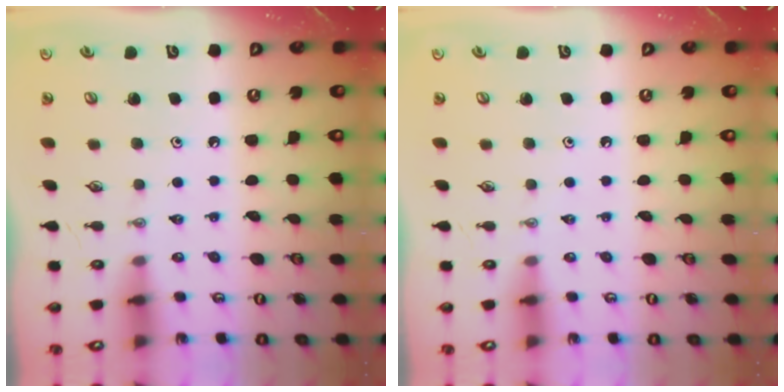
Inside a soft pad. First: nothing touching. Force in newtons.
{"total": 0.0}